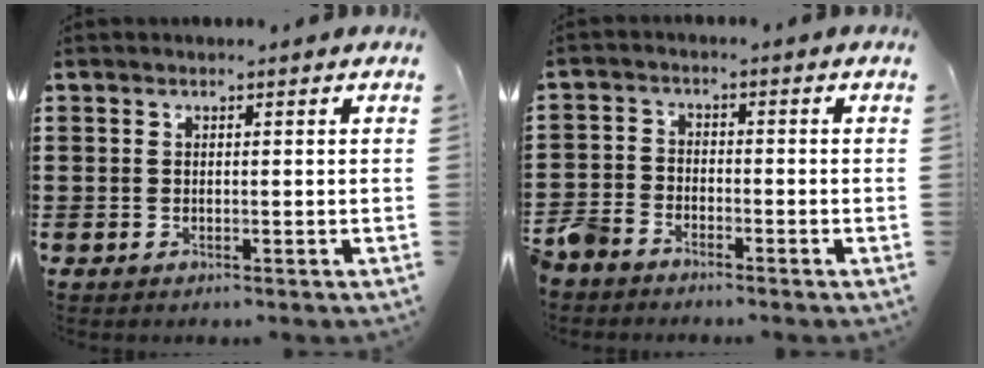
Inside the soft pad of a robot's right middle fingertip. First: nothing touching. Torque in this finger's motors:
{"motor_torque": [1.56, -0.58, 0.76, 0.21]}